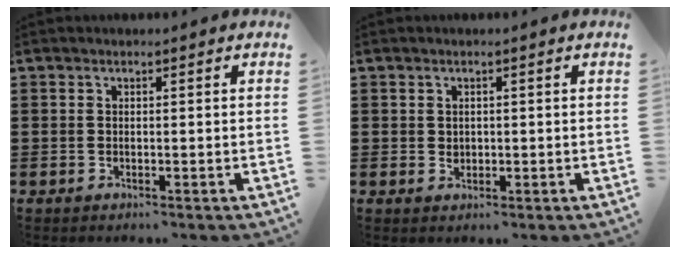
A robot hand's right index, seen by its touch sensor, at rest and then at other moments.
{"total": 0.8, "force": [0.3, 0.7, 0.4], "torque": [-0.010, 0.002, 0.006]}